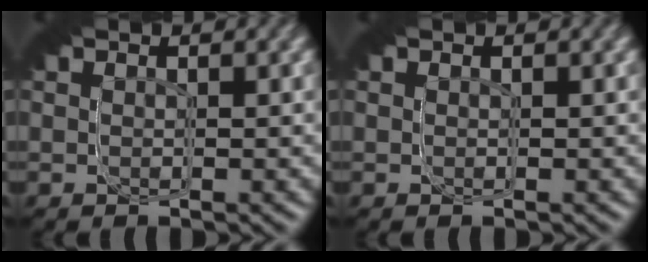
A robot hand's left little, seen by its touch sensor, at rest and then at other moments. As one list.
[{"total": 0.0}]